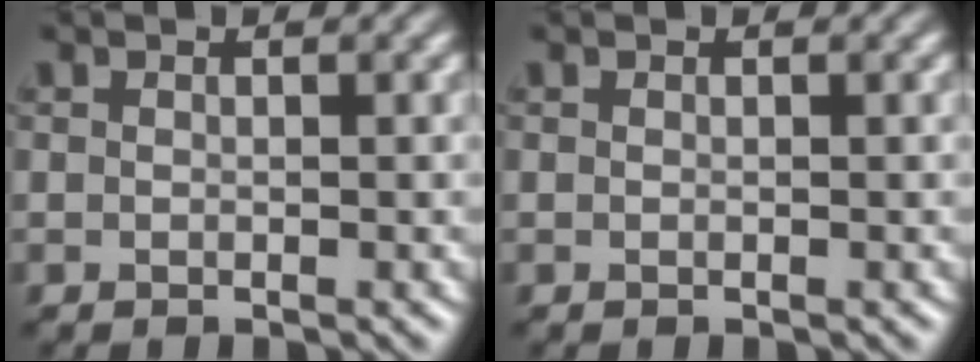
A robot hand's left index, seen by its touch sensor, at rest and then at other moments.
{"total": 0.0}